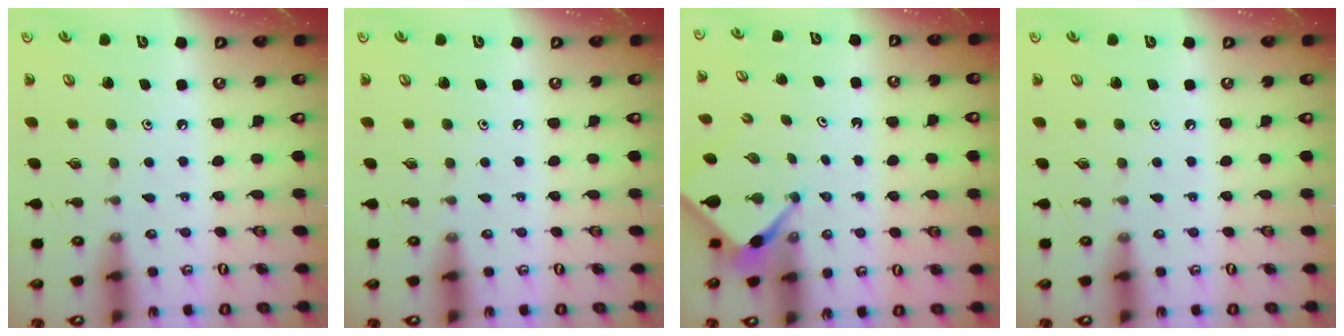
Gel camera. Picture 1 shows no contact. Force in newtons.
{"total": 0.0}
{"total": 3.1, "press": 3.1, "slide": 0.3}
{"total": 0.0}